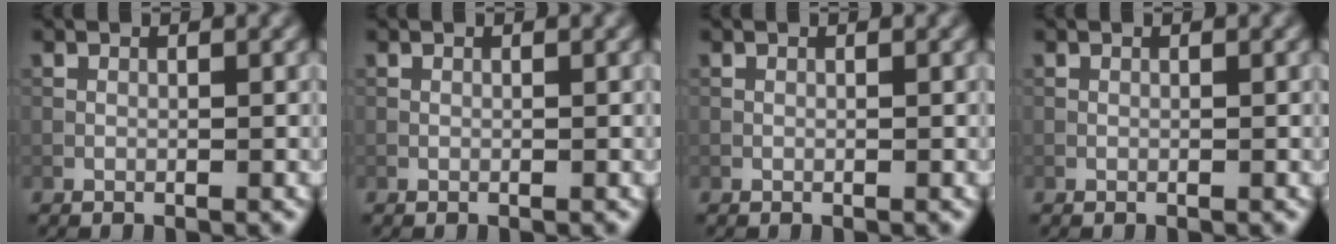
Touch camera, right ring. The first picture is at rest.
{"total": 0.0}
{"total": 0.0}
{"total": 0.0}